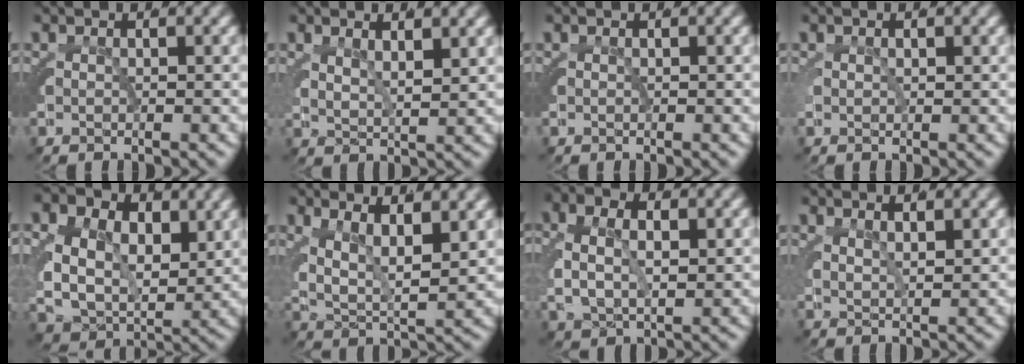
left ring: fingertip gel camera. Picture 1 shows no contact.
{"total": 2.5, "force": [1.8, 0.8, 1.6], "torque": [-0.033, -0.005, 0.038]}
{"total": 0.0}
{"total": 0.7, "force": [0.3, 0.5, 0.4], "torque": [-0.014, -0.001, 0.008]}
{"total": 10.6, "force": [1.0, 8.7, 6.0], "torque": [-0.123, -0.040, 0.017]}
{"total": 6.4, "force": [2.1, 3.8, 4.7], "torque": [-0.087, -0.006, 0.032]}
{"total": 5.0, "force": [0.8, 3.1, 3.8], "torque": [-0.078, -0.001, 0.019]}
{"total": 2.0, "force": [1.5, 0.4, 1.1], "torque": [-0.024, -0.005, 0.034]}